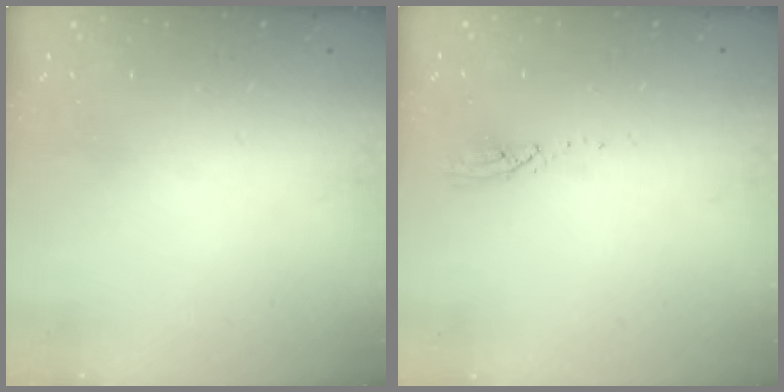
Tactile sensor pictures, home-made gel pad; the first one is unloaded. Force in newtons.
{"total": 2.8, "press": 2.8, "slide": 0.4}